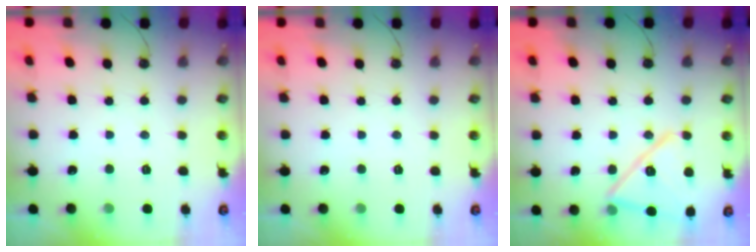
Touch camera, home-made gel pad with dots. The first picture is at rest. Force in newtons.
{"total": 0.0}
{"total": 16.8, "press": 16.8, "slide": 0.3}